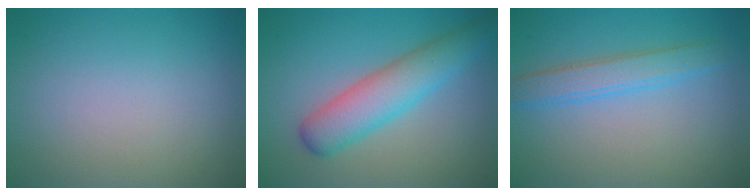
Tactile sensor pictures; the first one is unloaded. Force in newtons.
{"total": 5.2, "press": 5.2, "slide": 0.3}
{"total": 3.0, "press": 2.9, "slide": 0.2}